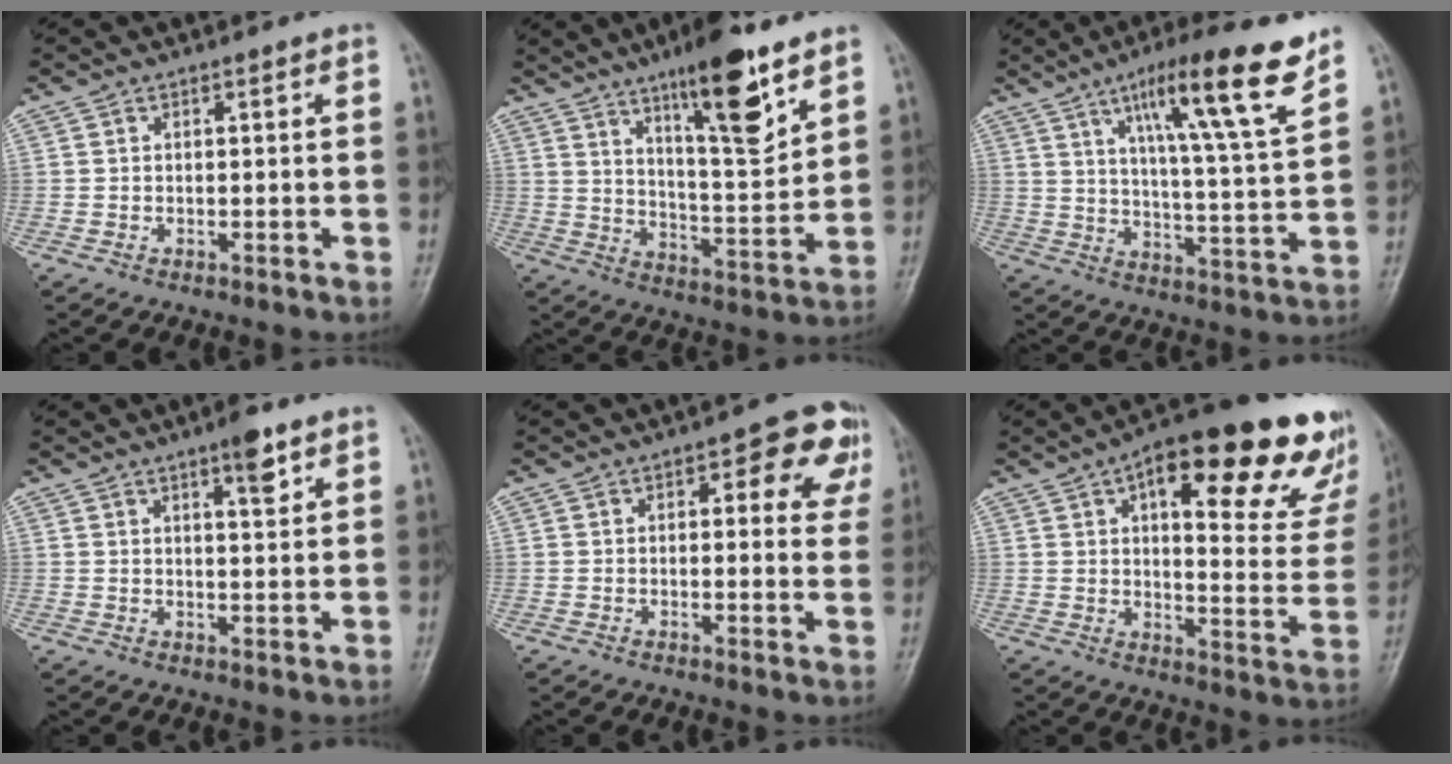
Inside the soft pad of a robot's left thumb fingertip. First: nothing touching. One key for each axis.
{"total": 15.6, "fx": 9.6, "fy": 3.6, "fz": 11.7, "tx": -0.165, "ty": -0.059, "tz": 0.160}
{"total": 16.9, "fx": 10.1, "fy": 1.7, "fz": 13.4, "tx": -0.202, "ty": -0.047, "tz": 0.160}
{"total": 4.8, "fx": 2.9, "fy": 1.2, "fz": 3.6, "tx": -0.047, "ty": -0.017, "tz": 0.043}
{"total": 9.8, "fx": 4.2, "fy": 4.6, "fz": 7.6, "tx": -0.040, "ty": -0.005, "tz": 0.038}
{"total": 27.3, "fx": 15.2, "fy": 9.8, "fz": 20.5, "tx": -0.234, "ty": -0.033, "tz": 0.197}